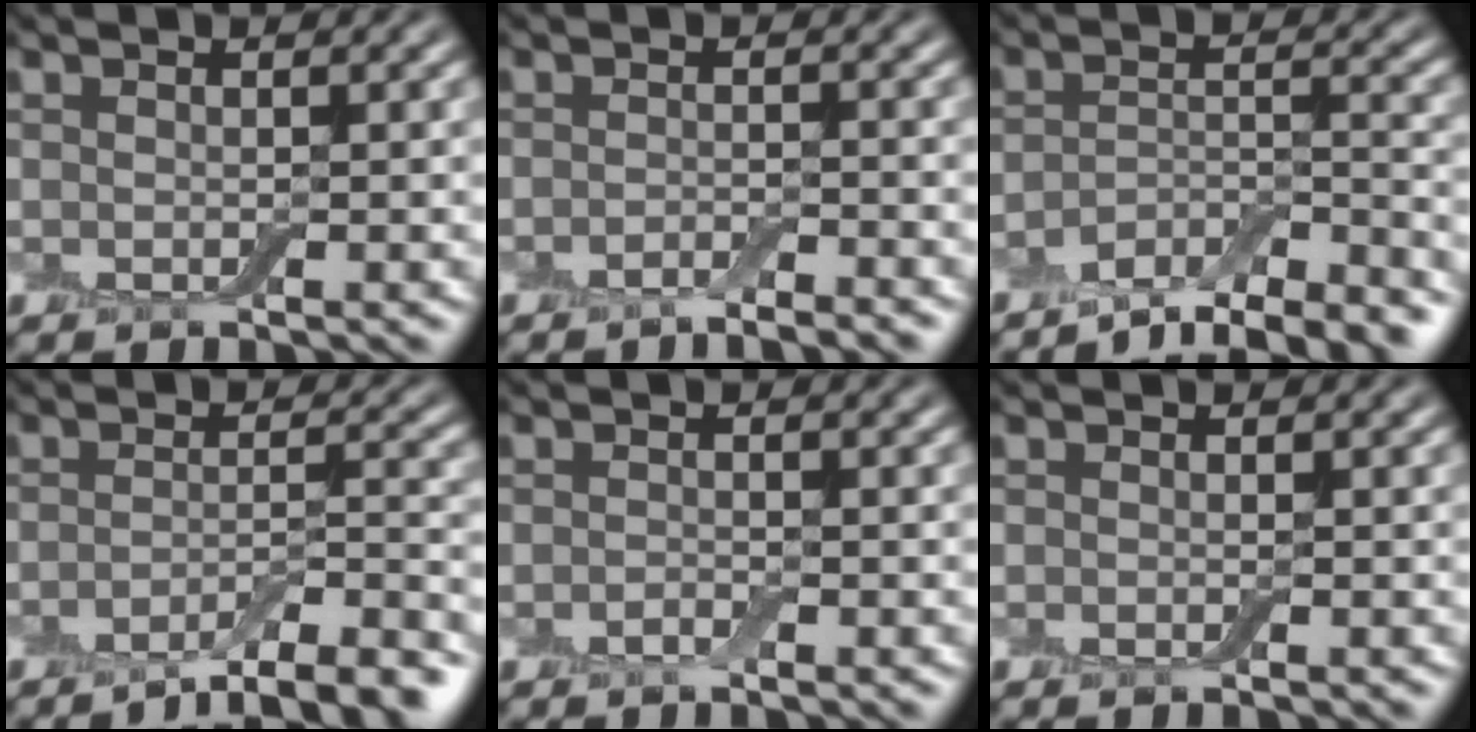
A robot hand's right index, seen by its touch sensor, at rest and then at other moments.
{"total": 1.6, "force": [-1.4, 0.0, 0.7], "torque": [-0.012, -0.001, -0.026]}
{"total": 7.5, "force": [-6.4, 1.9, 3.4], "torque": [-0.053, -0.002, -0.102]}
{"total": 6.9, "force": [-5.1, 1.6, 4.3], "torque": [-0.062, 0.002, -0.080]}
{"total": 0.6, "force": [-0.4, 0.2, 0.3], "torque": [-0.008, 0.001, -0.009]}
{"total": 0.0}